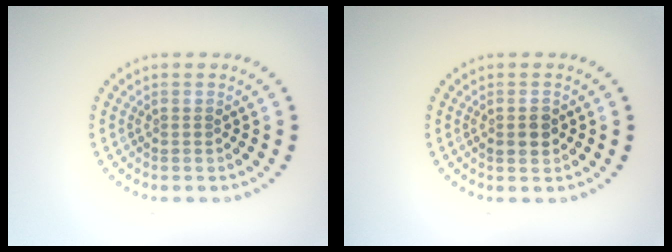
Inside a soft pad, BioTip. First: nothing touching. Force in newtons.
{"total": 1.3, "press": 1.3, "slide": 0.1}